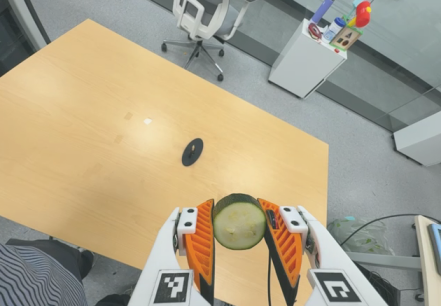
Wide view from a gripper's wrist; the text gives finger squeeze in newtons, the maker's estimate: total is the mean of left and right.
{"total": 12.5, "left": 11.9, "right": 13.2}